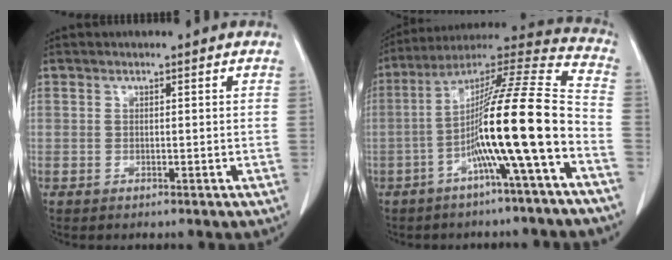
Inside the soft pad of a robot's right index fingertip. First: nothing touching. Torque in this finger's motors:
{"motor_torque": [2.14, 0.00, 0.99, 0.21]}